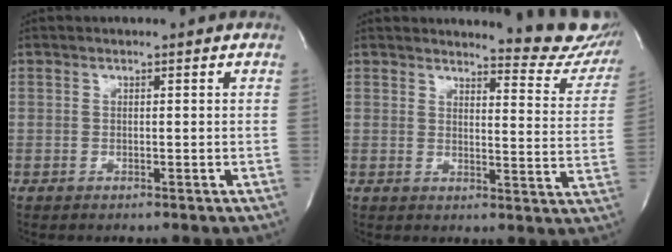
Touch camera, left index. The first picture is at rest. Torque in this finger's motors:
{"motor_torque": [0.05, -0.28, 0.28, 0.05]}